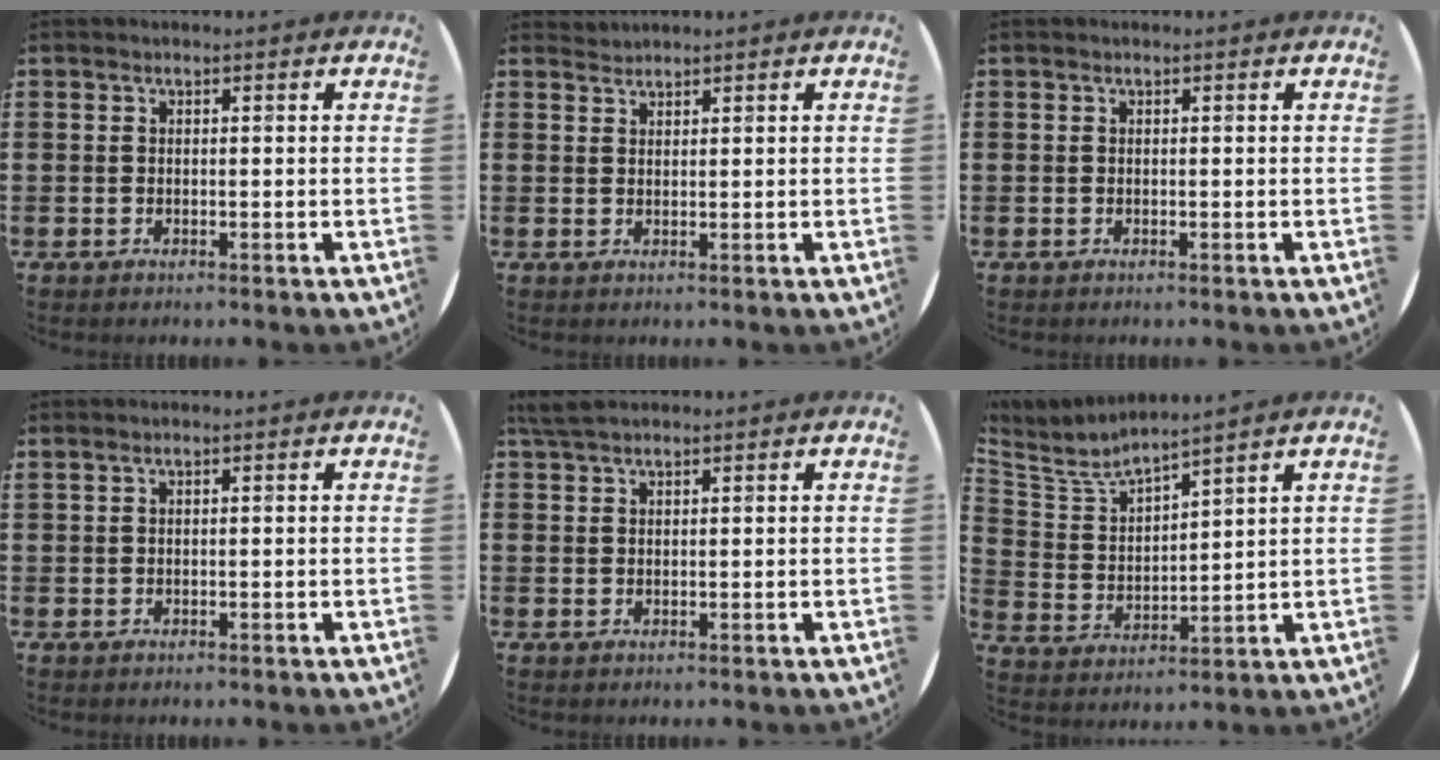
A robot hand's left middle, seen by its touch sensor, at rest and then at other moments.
{"total": 1.0, "force": [1.0, 0.0, -0.2], "torque": [0.003, 0.000, 0.019]}
{"total": 0.0}
{"total": 0.0}
{"total": 2.5, "force": [2.1, 0.6, 1.3], "torque": [-0.029, 0.005, 0.040]}
{"total": 4.5, "force": [4.3, 0.7, 1.1], "torque": [-0.043, -0.030, 0.070]}